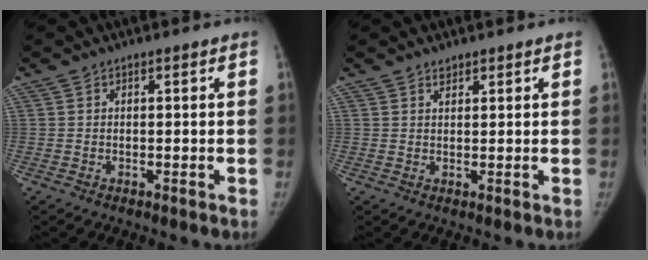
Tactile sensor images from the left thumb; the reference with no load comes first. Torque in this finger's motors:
{"motor_torque": [-0.24, 0.01, -0.61, 0.05, 0.04]}